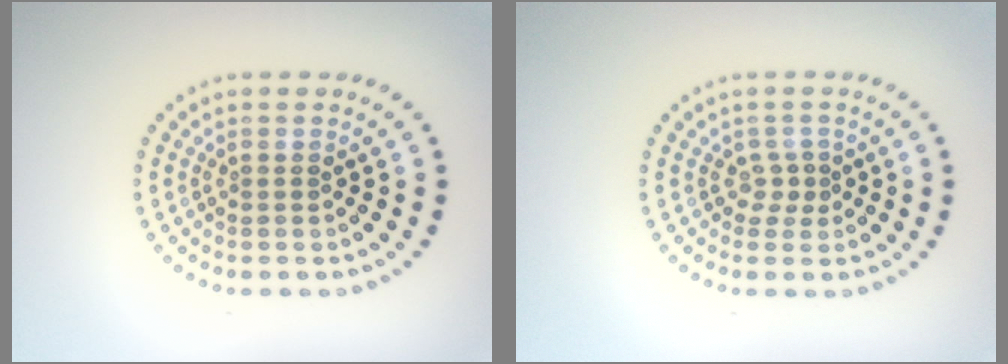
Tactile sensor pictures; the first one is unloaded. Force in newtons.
{"total": 1.2, "press": 0.9, "slide": 0.8}